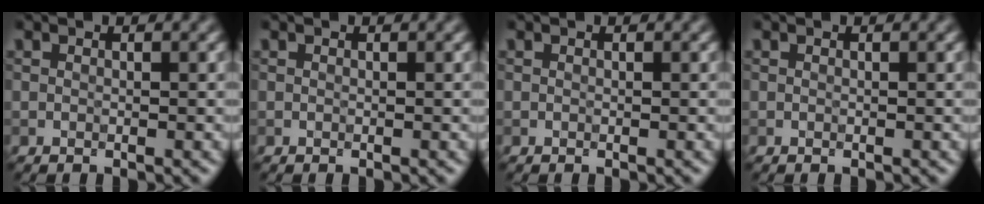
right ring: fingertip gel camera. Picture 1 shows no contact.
{"total": 0.0}
{"total": 0.0}
{"total": 0.0}